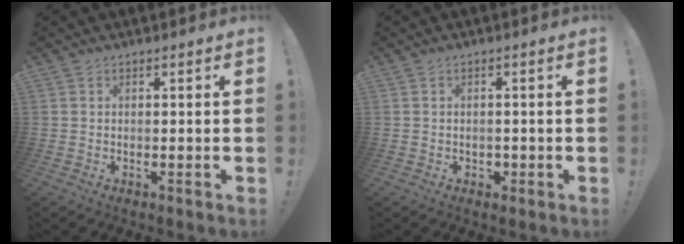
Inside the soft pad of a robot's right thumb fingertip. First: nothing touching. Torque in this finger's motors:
{"motor_torque": [0.16, 0.01, -0.06, -0.16, 0.12]}